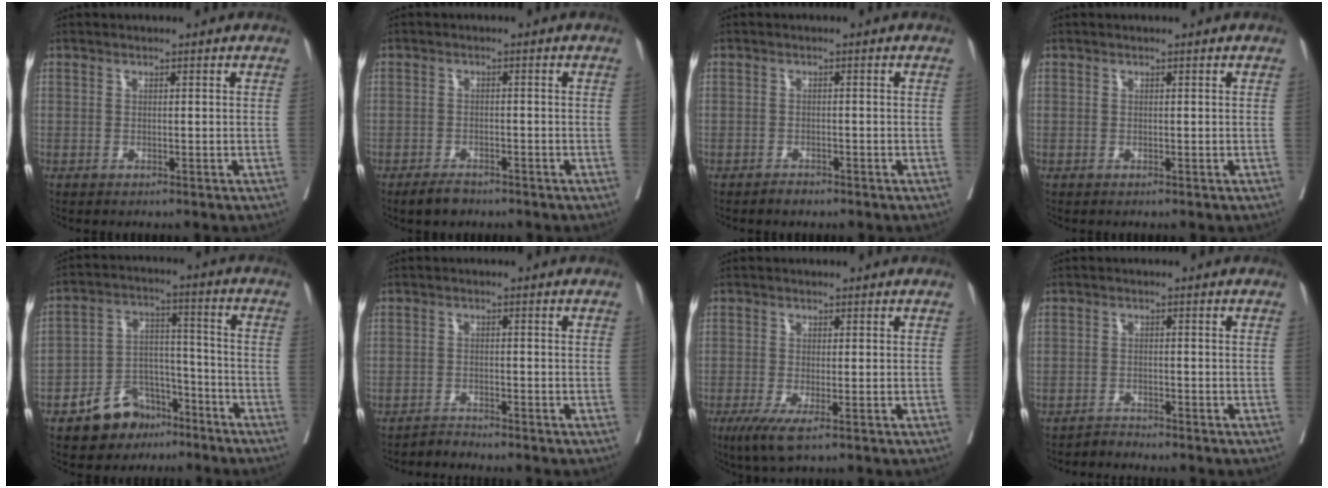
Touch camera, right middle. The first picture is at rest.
{"total": 2.7, "force": [-2.2, 1.1, 1.1], "torque": [-0.024, -0.002, -0.033]}
{"total": 1.2, "force": [-1.1, 0.4, 0.3], "torque": [-0.010, -0.001, -0.016]}
{"total": 0.0}
{"total": 9.5, "force": [-6.5, 5.8, 3.9], "torque": [-0.064, 0.019, -0.110]}
{"total": 1.4, "force": [-1.4, -0.3, -0.4], "torque": [0.010, -0.009, -0.025]}
{"total": 4.0, "force": [-1.8, 0.6, 3.5], "torque": [-0.068, -0.015, -0.029]}
{"total": 1.3, "force": [-1.2, -0.2, -0.4], "torque": [0.010, -0.008, -0.022]}